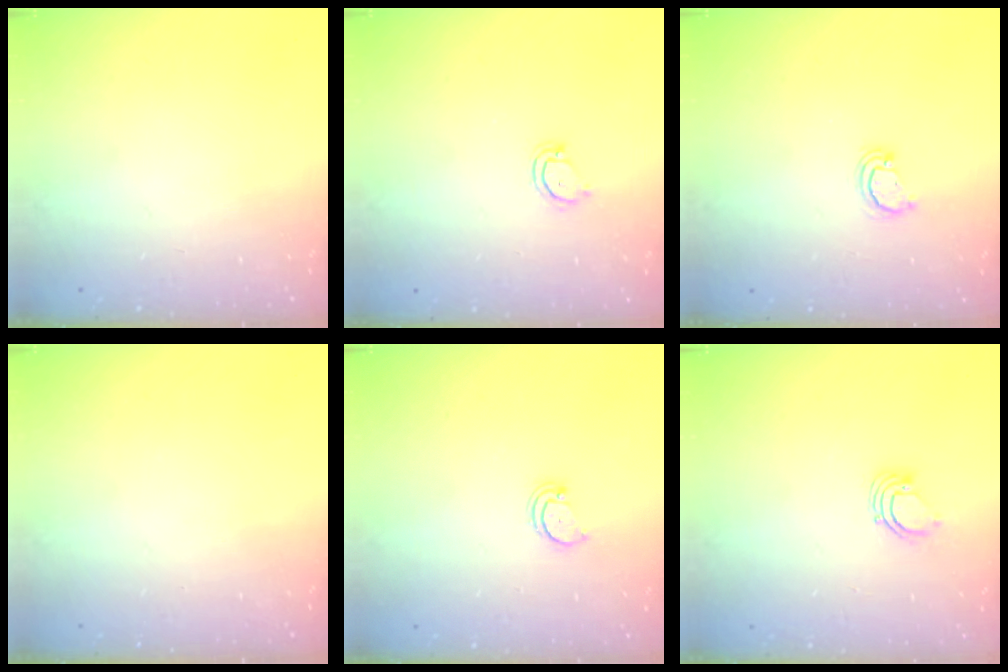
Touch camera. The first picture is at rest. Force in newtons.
{"total": 2.5, "press": 2.5, "slide": 0.1}
{"total": 2.5, "press": 2.5, "slide": 0.3}
{"total": 0.0}
{"total": 2.4, "press": 2.3, "slide": 0.5}
{"total": 2.2, "press": 2.2, "slide": 0.2}